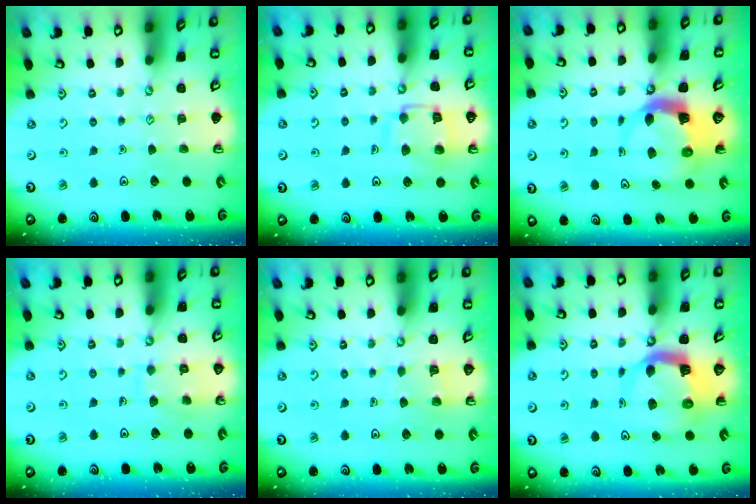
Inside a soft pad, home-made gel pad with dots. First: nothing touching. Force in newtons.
{"total": 11.9, "press": 11.8, "slide": 1.3}
{"total": 5.7, "press": 5.6, "slide": 1.0}
{"total": 7.8, "press": 7.8, "slide": 0.7}
{"total": 4.7, "press": 4.7, "slide": 0.4}
{"total": 7.8, "press": 7.7, "slide": 1.1}